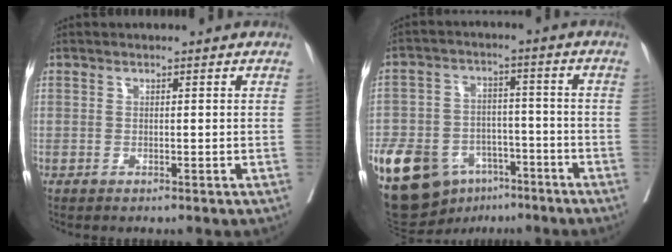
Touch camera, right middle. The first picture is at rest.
{"total": 17.2, "force": [-9.5, 11.1, 9.1], "torque": [-0.188, 0.012, -0.150]}